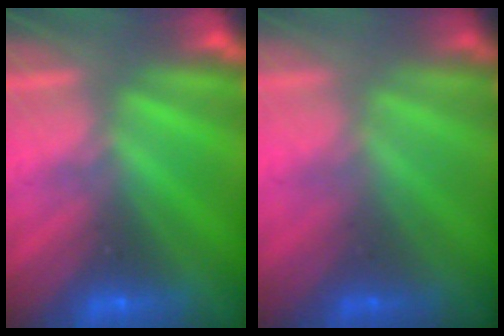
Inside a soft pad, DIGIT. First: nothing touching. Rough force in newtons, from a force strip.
{"total": 1.1}